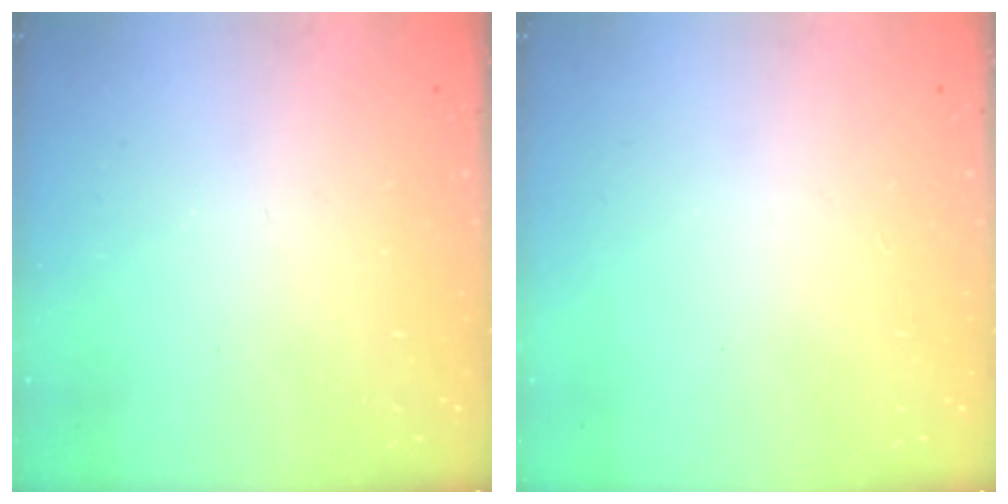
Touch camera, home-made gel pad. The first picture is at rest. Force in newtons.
{"total": 0.0}